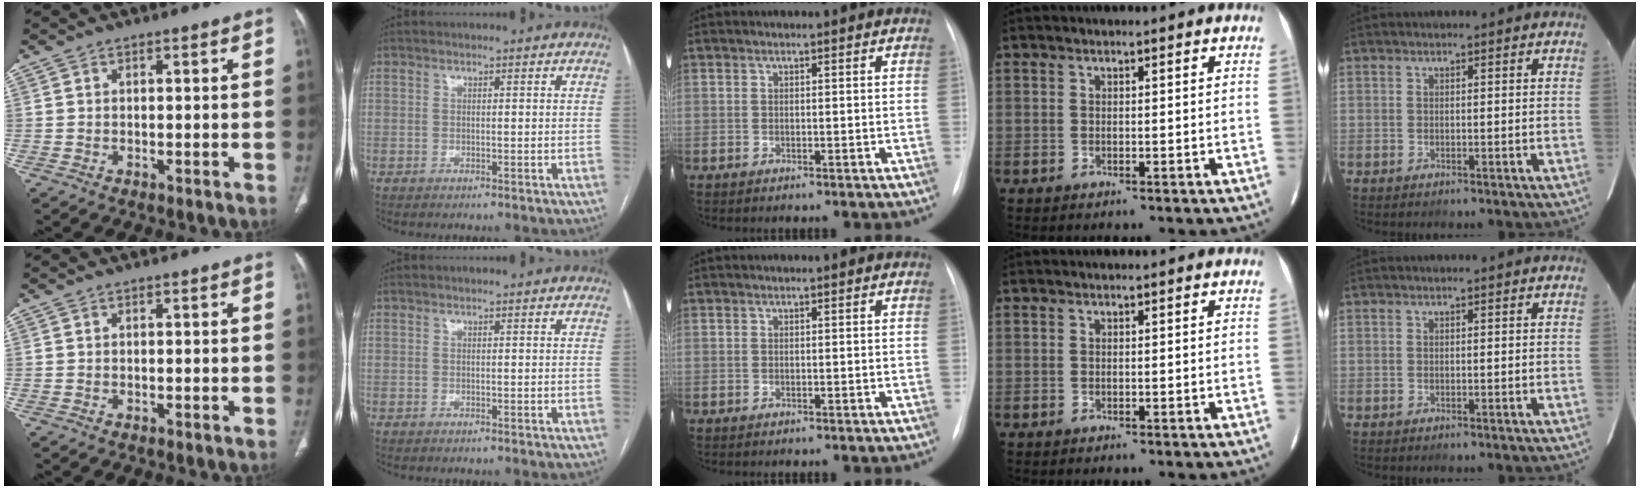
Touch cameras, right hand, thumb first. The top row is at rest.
{}